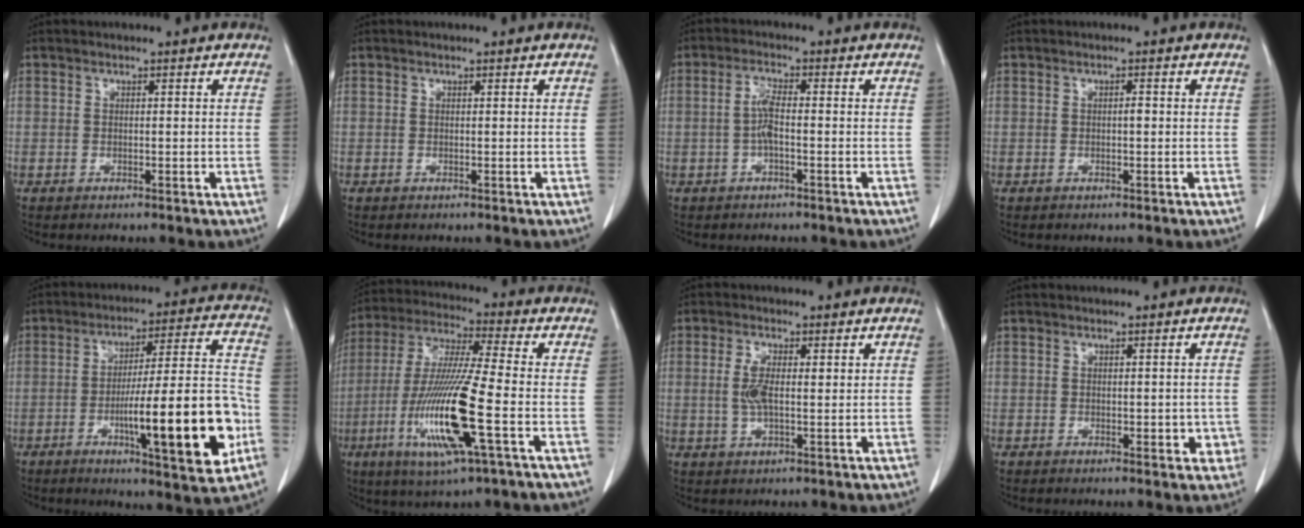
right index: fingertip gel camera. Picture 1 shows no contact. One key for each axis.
{"total": 0.0}
{"total": 3.3, "fx": -0.6, "fy": 0.6, "fz": 3.2, "tx": -0.067, "ty": 0.004, "tz": -0.013}
{"total": 0.7, "fx": -0.1, "fy": 0.2, "fz": 0.7, "tx": -0.010, "ty": 0.002, "tz": -0.001}
{"total": 19.5, "fx": -5.8, "fy": 2.1, "fz": 18.5, "tx": -0.255, "ty": 0.010, "tz": -0.077}
{"total": 16.4, "fx": -4.8, "fy": 0.4, "fz": 15.7, "tx": -0.325, "ty": -0.021, "tz": -0.093}
{"total": 4.6, "fx": 0.8, "fy": 1.6, "fz": 4.2, "tx": -0.091, "ty": 0.007, "tz": 0.016}
{"total": 3.0, "fx": -0.3, "fy": 1.8, "fz": 2.4, "tx": -0.017, "ty": 0.001, "tz": 0.002}